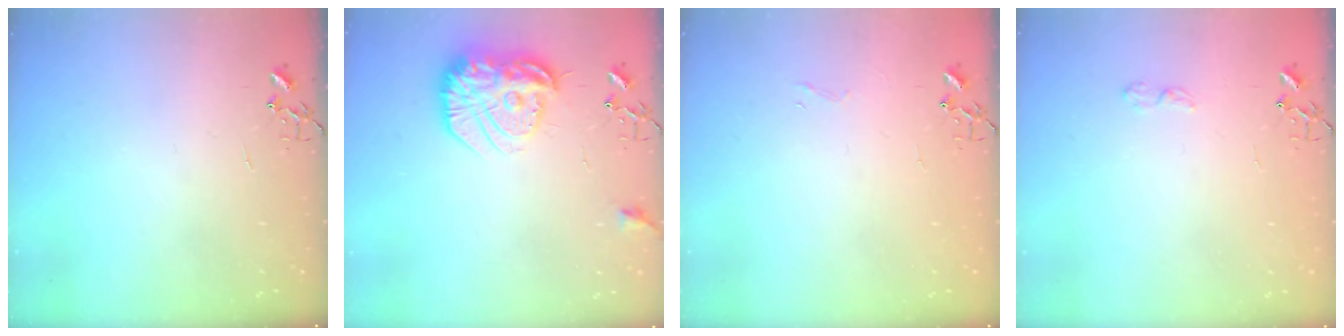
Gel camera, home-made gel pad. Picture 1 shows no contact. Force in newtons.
{"total": 17.6, "press": 17.6, "slide": 1.3}
{"total": 3.4, "press": 3.4, "slide": 0.3}
{"total": 4.4, "press": 4.3, "slide": 0.7}